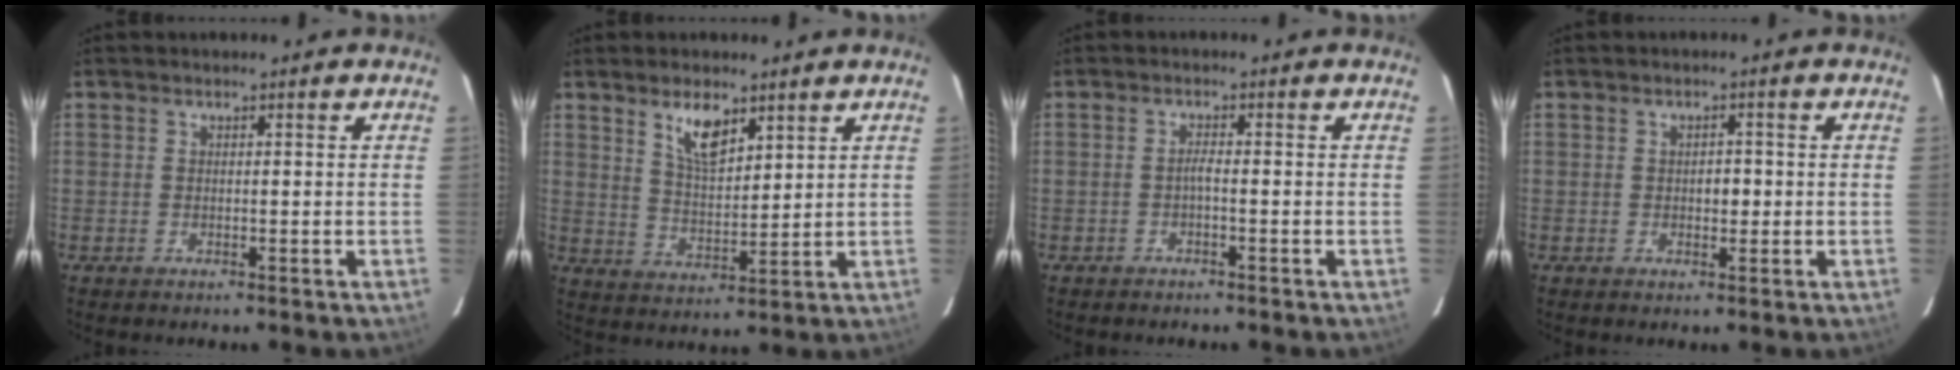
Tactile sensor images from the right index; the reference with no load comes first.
{"total": 7.2, "force": [4.5, 2.8, 4.9], "torque": [-0.084, 0.001, 0.091]}
{"total": 1.1, "force": [-0.6, -0.1, 0.9], "torque": [-0.017, 0.003, -0.013]}
{"total": 1.9, "force": [-0.2, 1.3, 1.3], "torque": [-0.020, 0.005, -0.003]}